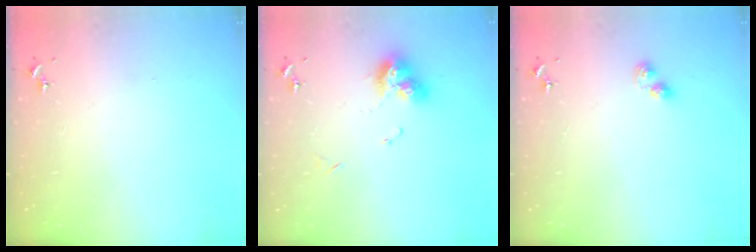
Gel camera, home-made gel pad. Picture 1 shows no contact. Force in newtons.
{"total": 12.2, "press": 12.2, "slide": 1.0}
{"total": 3.7, "press": 3.7, "slide": 0.4}